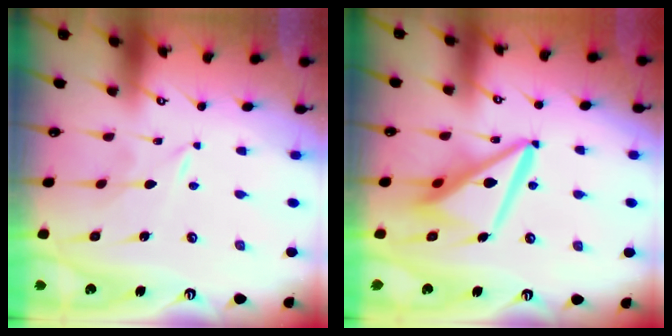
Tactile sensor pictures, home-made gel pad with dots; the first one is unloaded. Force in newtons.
{"total": 13.8, "press": 13.7, "slide": 1.5}